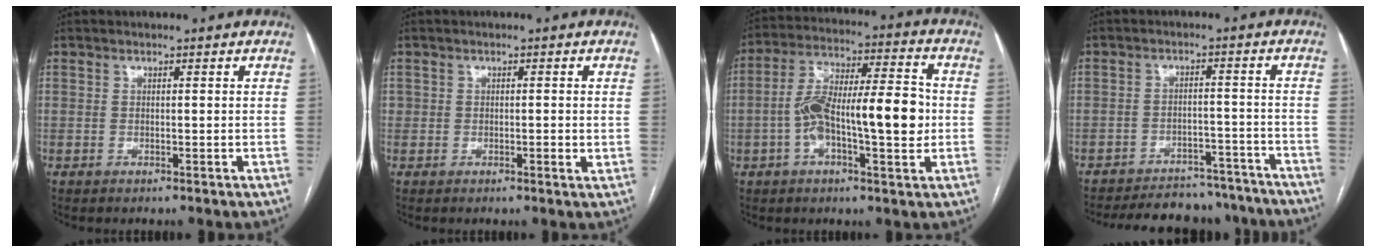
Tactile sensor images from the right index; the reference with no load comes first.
{"total": 1.9, "force": [0.0, 1.0, 1.7], "torque": [-0.027, 0.003, -0.001]}
{"total": 15.5, "force": [-1.7, 3.8, 14.9], "torque": [-0.263, 0.027, -0.028]}
{"total": 18.0, "force": [-16.3, 5.9, 4.6], "torque": [-0.082, 0.009, -0.206]}